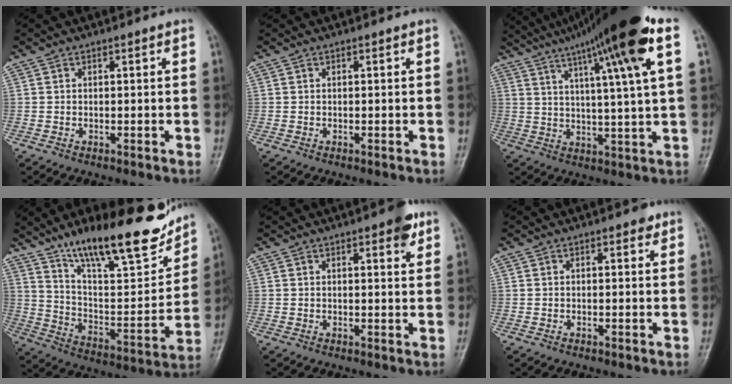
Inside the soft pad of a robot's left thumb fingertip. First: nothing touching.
{"total": 0.0}
{"total": 20.6, "force": [10.8, 1.3, 17.5], "torque": [-0.270, 0.000, 0.161]}
{"total": 23.5, "force": [16.7, 6.7, 15.2], "torque": [-0.200, -0.074, 0.277]}
{"total": 4.0, "force": [2.2, 1.4, 3.0], "torque": [-0.029, -0.008, 0.023]}
{"total": 1.0, "force": [0.6, 0.7, 0.6], "torque": [0.001, -0.001, 0.002]}